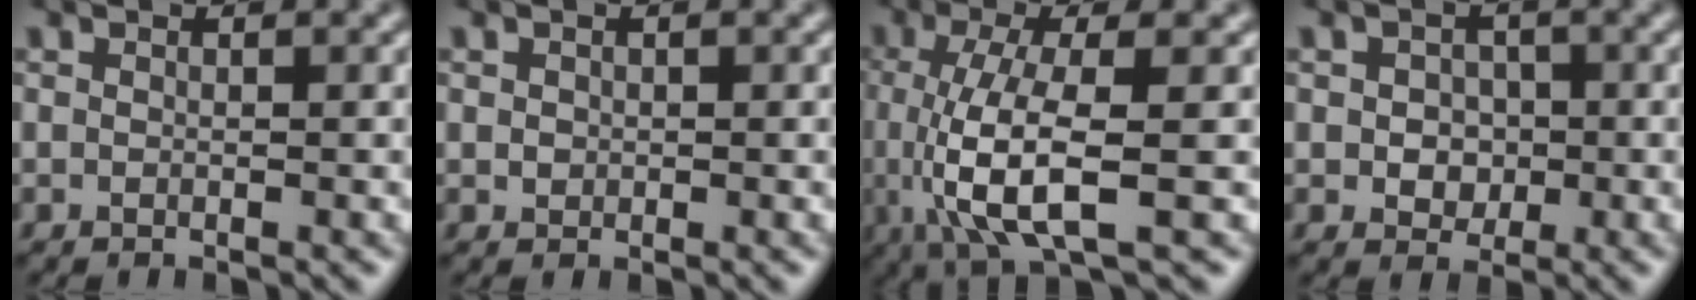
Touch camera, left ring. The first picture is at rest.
{"total": 0.7, "force": [0.2, 0.6, 0.1], "torque": [0.001, -0.002, 0.003]}
{"total": 6.9, "force": [-0.8, 1.9, 6.6], "torque": [-0.135, -0.013, -0.011]}
{"total": 2.6, "force": [-0.1, 2.2, 1.4], "torque": [-0.014, -0.003, -0.008]}